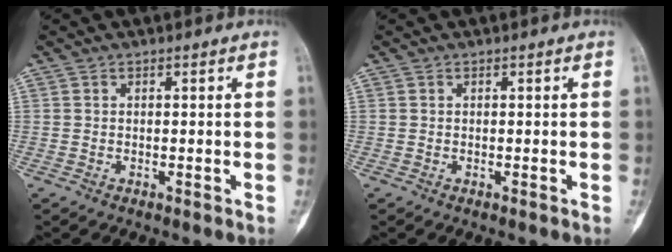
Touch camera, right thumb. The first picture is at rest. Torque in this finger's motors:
{"motor_torque": [0.00, 0.00, 0.01, 0.00, 0.00]}